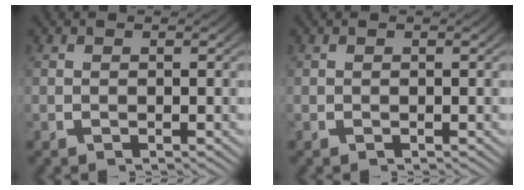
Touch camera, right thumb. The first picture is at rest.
{"total": 0.0}